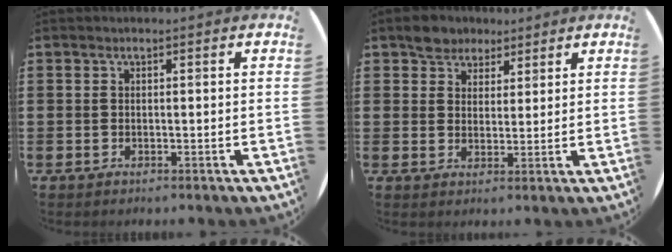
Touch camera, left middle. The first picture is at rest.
{"total": 3.8, "force": [3.1, 2.2, -0.1], "torque": [-0.003, 0.004, 0.060]}